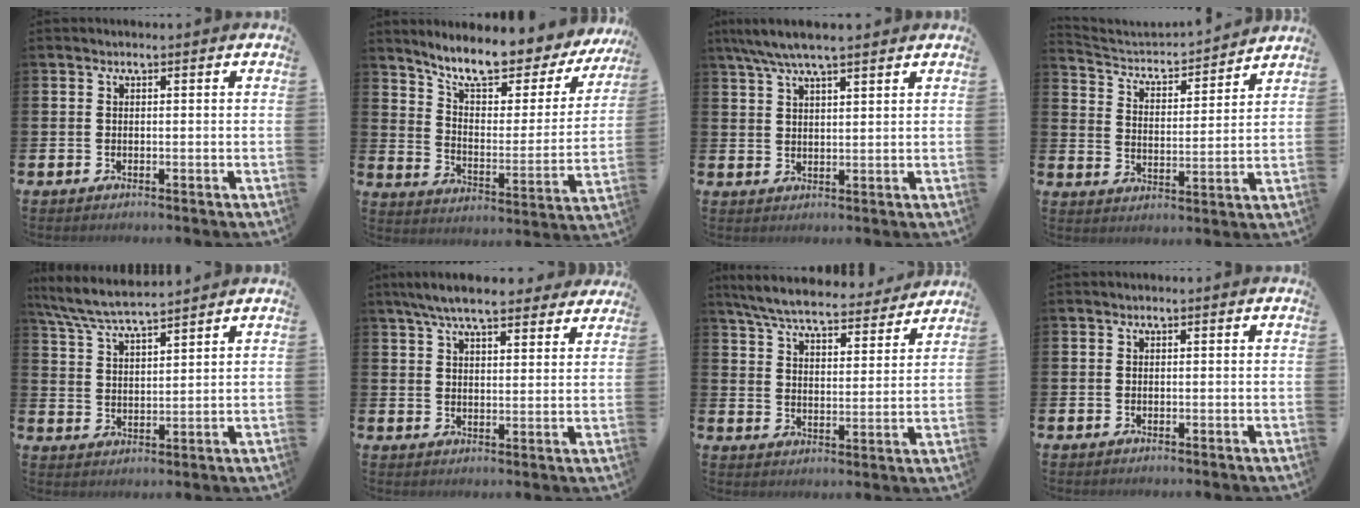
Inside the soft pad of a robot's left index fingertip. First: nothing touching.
{"total": 9.7, "force": [8.5, 2.1, 4.2], "torque": [-0.111, -0.061, 0.144]}
{"total": 6.0, "force": [5.0, 0.9, 3.0], "torque": [-0.066, -0.009, 0.090]}
{"total": 4.1, "force": [3.9, 1.1, 0.6], "torque": [-0.038, -0.040, 0.059]}
{"total": 6.7, "force": [6.3, 0.6, 2.1], "torque": [-0.066, -0.029, 0.114]}
{"total": 7.6, "force": [6.9, 1.5, 2.9], "torque": [-0.062, -0.025, 0.123]}
{"total": 7.2, "force": [6.8, 1.0, 2.2], "torque": [-0.071, -0.041, 0.118]}
{"total": 0.0}